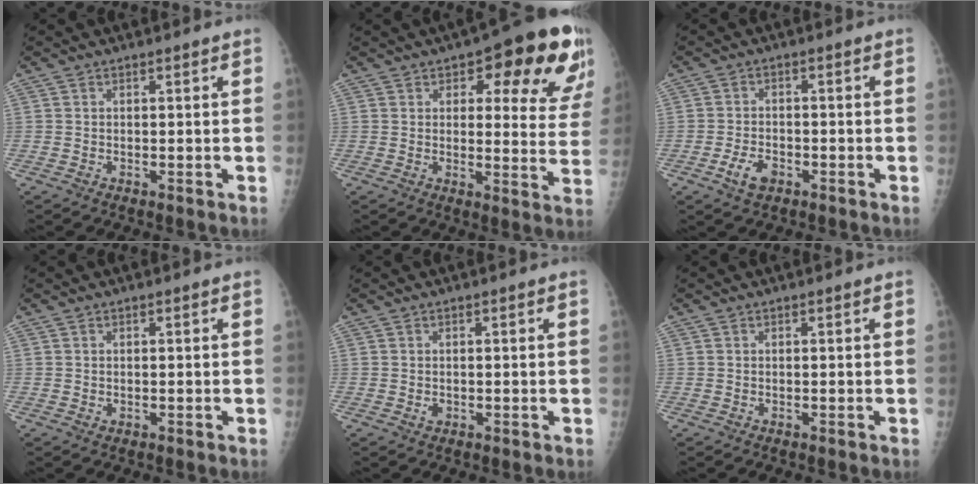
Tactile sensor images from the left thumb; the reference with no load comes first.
{"total": 18.6, "force": [9.6, 7.7, 14.0], "torque": [-0.121, -0.031, 0.110]}
{"total": 4.3, "force": [-2.2, 2.6, 2.6], "torque": [-0.046, 0.012, -0.040]}
{"total": 0.6, "force": [0.0, 0.5, 0.3], "torque": [0.000, 0.000, 0.000]}
{"total": 1.0, "force": [-0.1, 0.8, 0.5], "torque": [-0.003, 0.001, -0.001]}
{"total": 0.0}